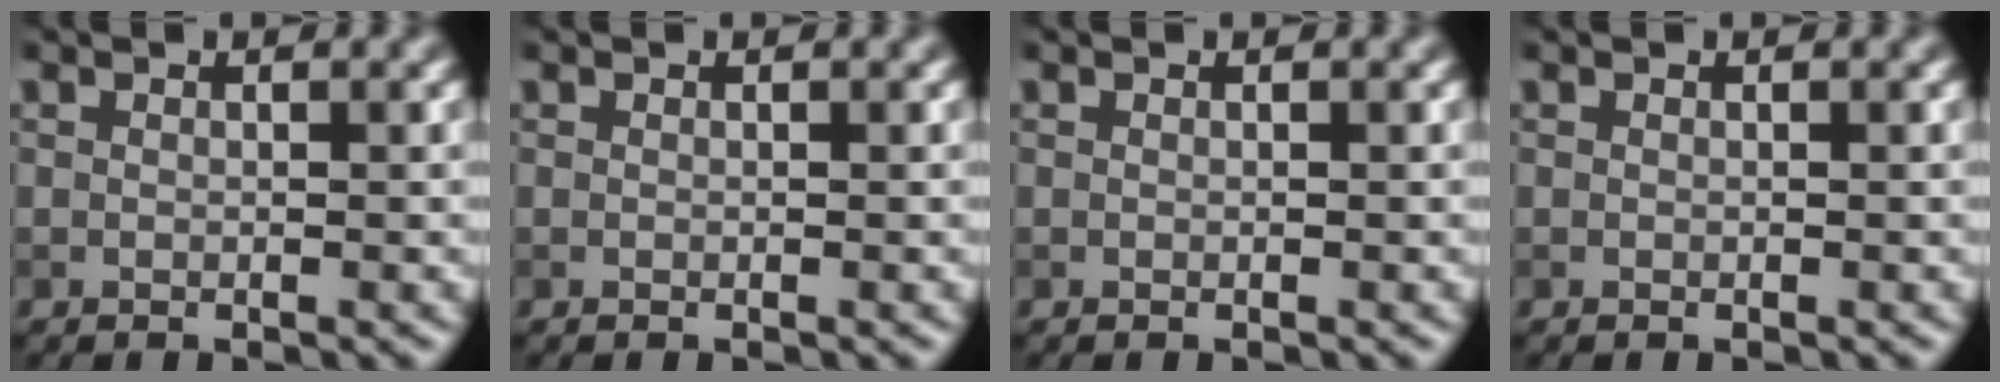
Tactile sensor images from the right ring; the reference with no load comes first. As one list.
[{"total": 0.0}, {"total": 0.0}, {"total": 0.0}]